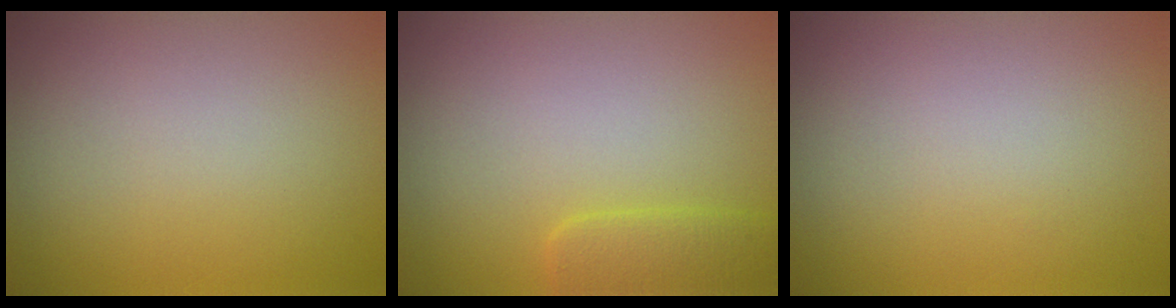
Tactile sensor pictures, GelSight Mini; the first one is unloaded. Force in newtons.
{"total": 2.5, "press": 2.5, "slide": 0.3}
{"total": 0.0}